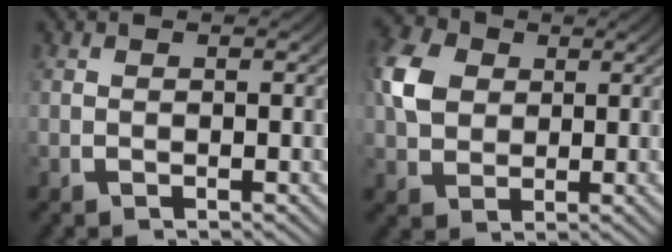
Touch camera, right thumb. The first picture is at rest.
{"total": 5.4, "force": [1.3, 4.1, 3.3], "torque": [-0.082, -0.011, 0.033]}